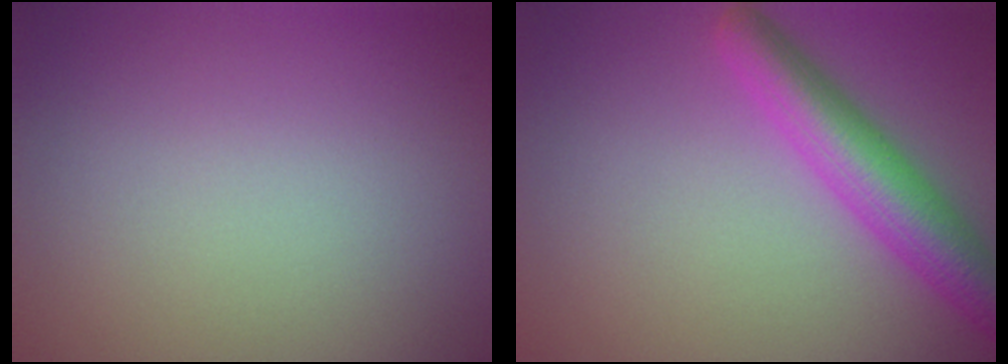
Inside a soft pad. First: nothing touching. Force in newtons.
{"total": 5.1, "press": 5.1, "slide": 0.2}